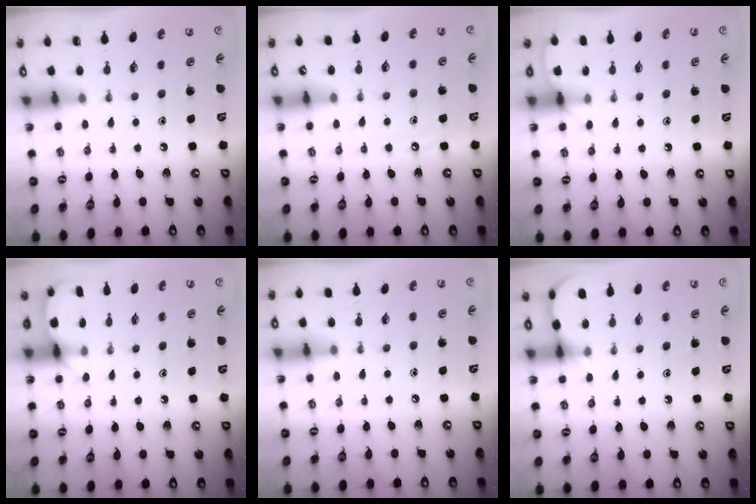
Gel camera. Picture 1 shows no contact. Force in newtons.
{"total": 2.9, "press": 2.8, "slide": 0.5}
{"total": 4.0, "press": 3.9, "slide": 0.5}
{"total": 5.8, "press": 5.7, "slide": 0.4}
{"total": 1.5, "press": 1.5, "slide": 0.2}
{"total": 4.8, "press": 4.7, "slide": 0.4}